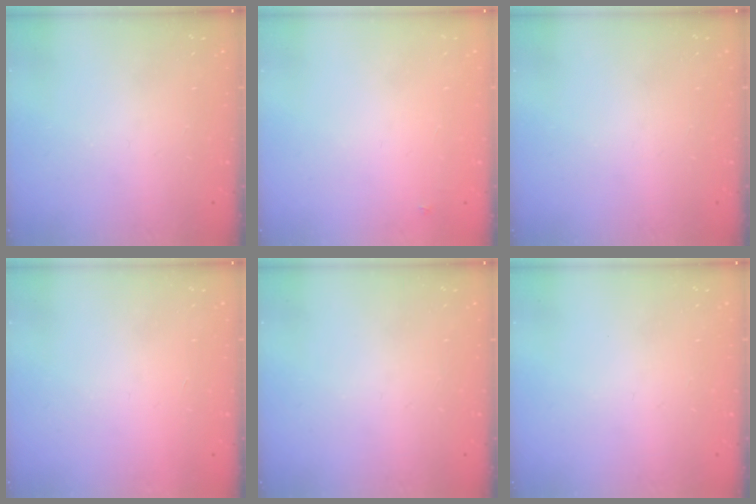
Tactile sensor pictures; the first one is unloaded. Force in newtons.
{"total": 3.4, "press": 3.3, "slide": 0.4}
{"total": 0.0}
{"total": 1.7, "press": 1.7, "slide": 0.1}
{"total": 0.0}
{"total": 0.0}